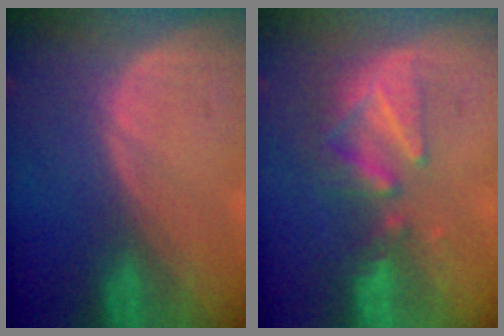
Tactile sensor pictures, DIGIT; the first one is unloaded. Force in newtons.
{"total": 8.4, "press": 7.7, "slide": 3.3}